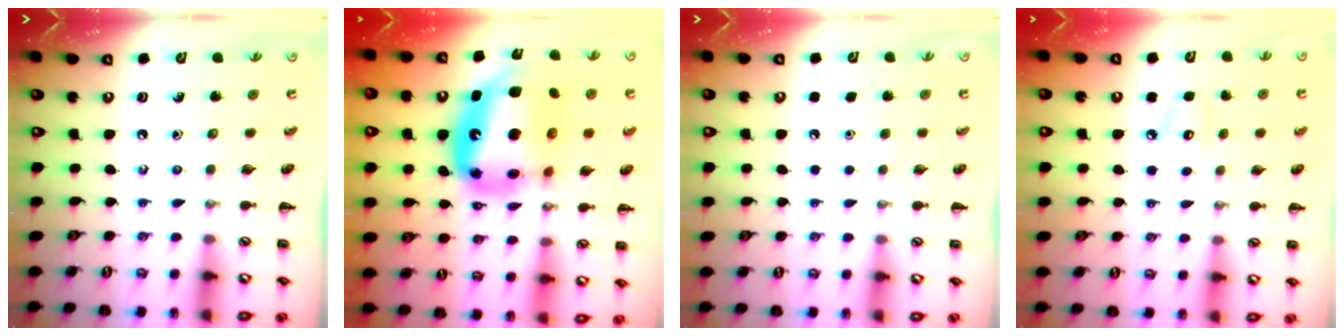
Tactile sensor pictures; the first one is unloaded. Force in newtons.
{"total": 18.9, "press": 18.3, "slide": 4.9}
{"total": 1.6, "press": 1.6, "slide": 0.1}
{"total": 5.1, "press": 4.9, "slide": 1.3}